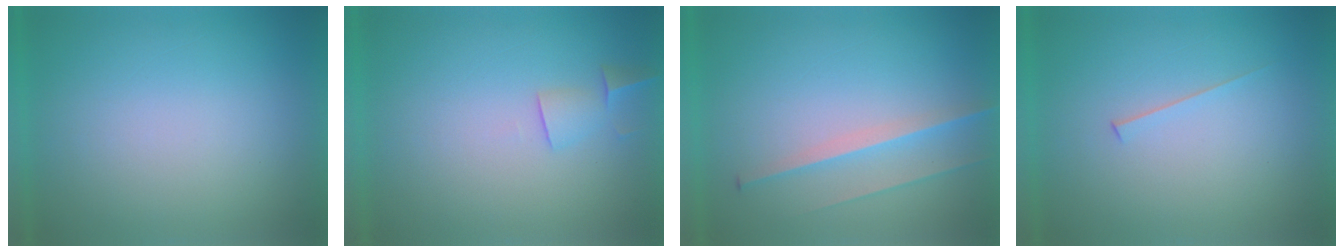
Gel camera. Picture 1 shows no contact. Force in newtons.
{"total": 2.2}
{"total": 2.7}
{"total": 1.5}